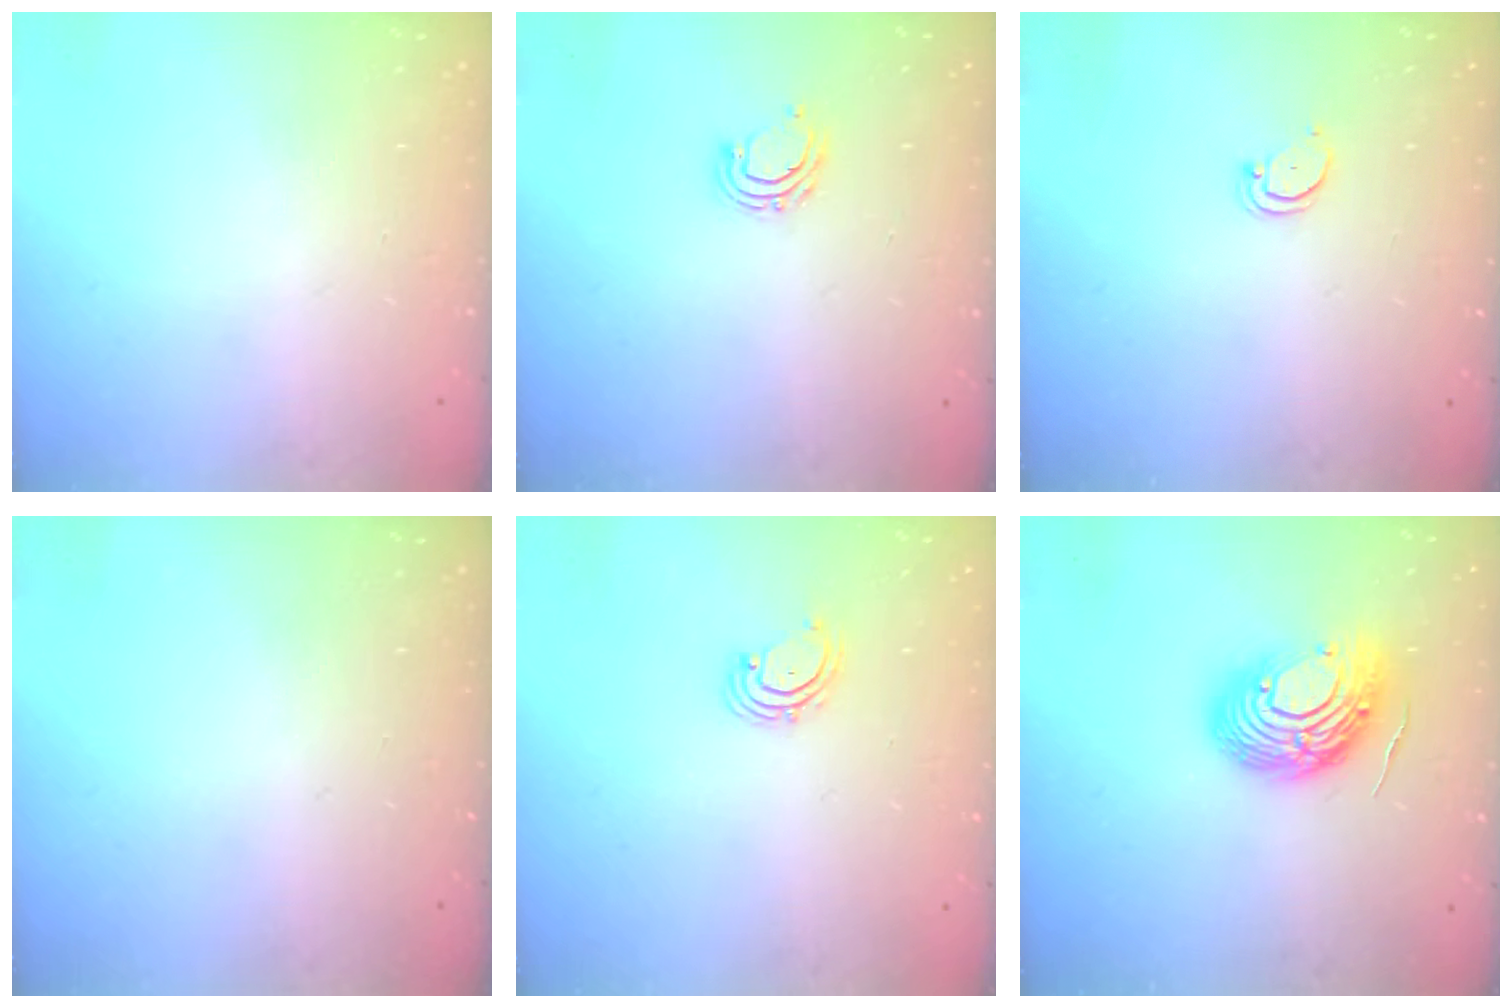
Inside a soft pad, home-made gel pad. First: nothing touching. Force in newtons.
{"total": 4.9, "press": 4.9, "slide": 0.5}
{"total": 2.5, "press": 2.5, "slide": 0.2}
{"total": 0.0}
{"total": 2.0, "press": 2.0, "slide": 0.4}
{"total": 15.9, "press": 15.9, "slide": 1.3}